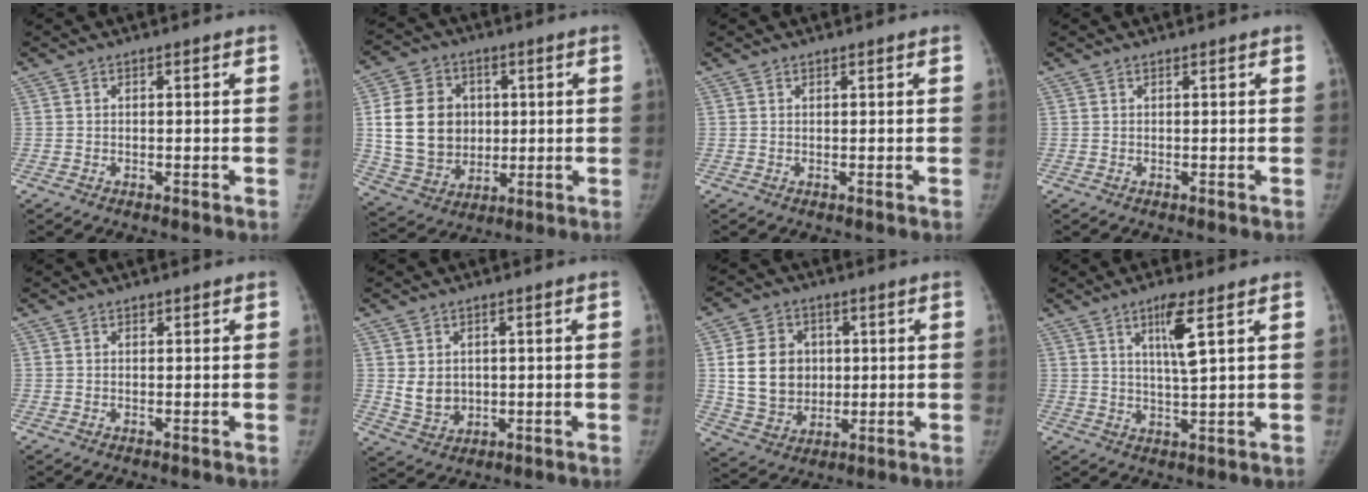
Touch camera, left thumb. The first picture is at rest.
{"total": 16.1, "force": [1.9, 13.3, 8.8], "torque": [-0.135, 0.001, 0.050]}
{"total": 0.0}
{"total": 0.0}
{"total": 0.5, "force": [0.3, 0.4, 0.2], "torque": [0.000, -0.001, 0.003]}
{"total": 5.3, "force": [0.6, 4.4, 2.9], "torque": [-0.032, -0.010, 0.026]}
{"total": 12.9, "force": [1.8, 10.8, 6.9], "torque": [-0.088, -0.004, 0.044]}
{"total": 6.5, "force": [3.0, 0.6, 5.8], "torque": [-0.108, -0.019, 0.058]}